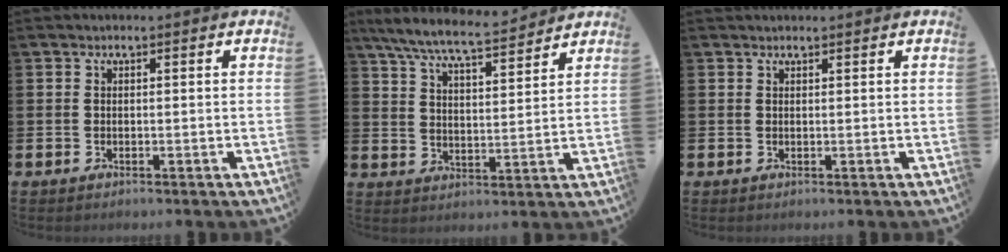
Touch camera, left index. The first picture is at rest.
{"total": 8.1, "force": [7.6, 0.6, 2.8], "torque": [-0.084, -0.039, 0.136]}
{"total": 0.8, "force": [0.8, 0.0, 0.1], "torque": [0.006, -0.003, 0.013]}